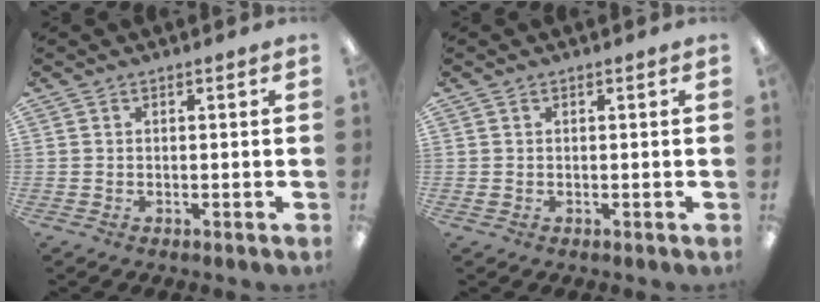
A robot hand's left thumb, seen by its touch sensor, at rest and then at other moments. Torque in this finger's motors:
{"motor_torque": [-0.16, 0.04, -0.22, 0.21, -0.02]}